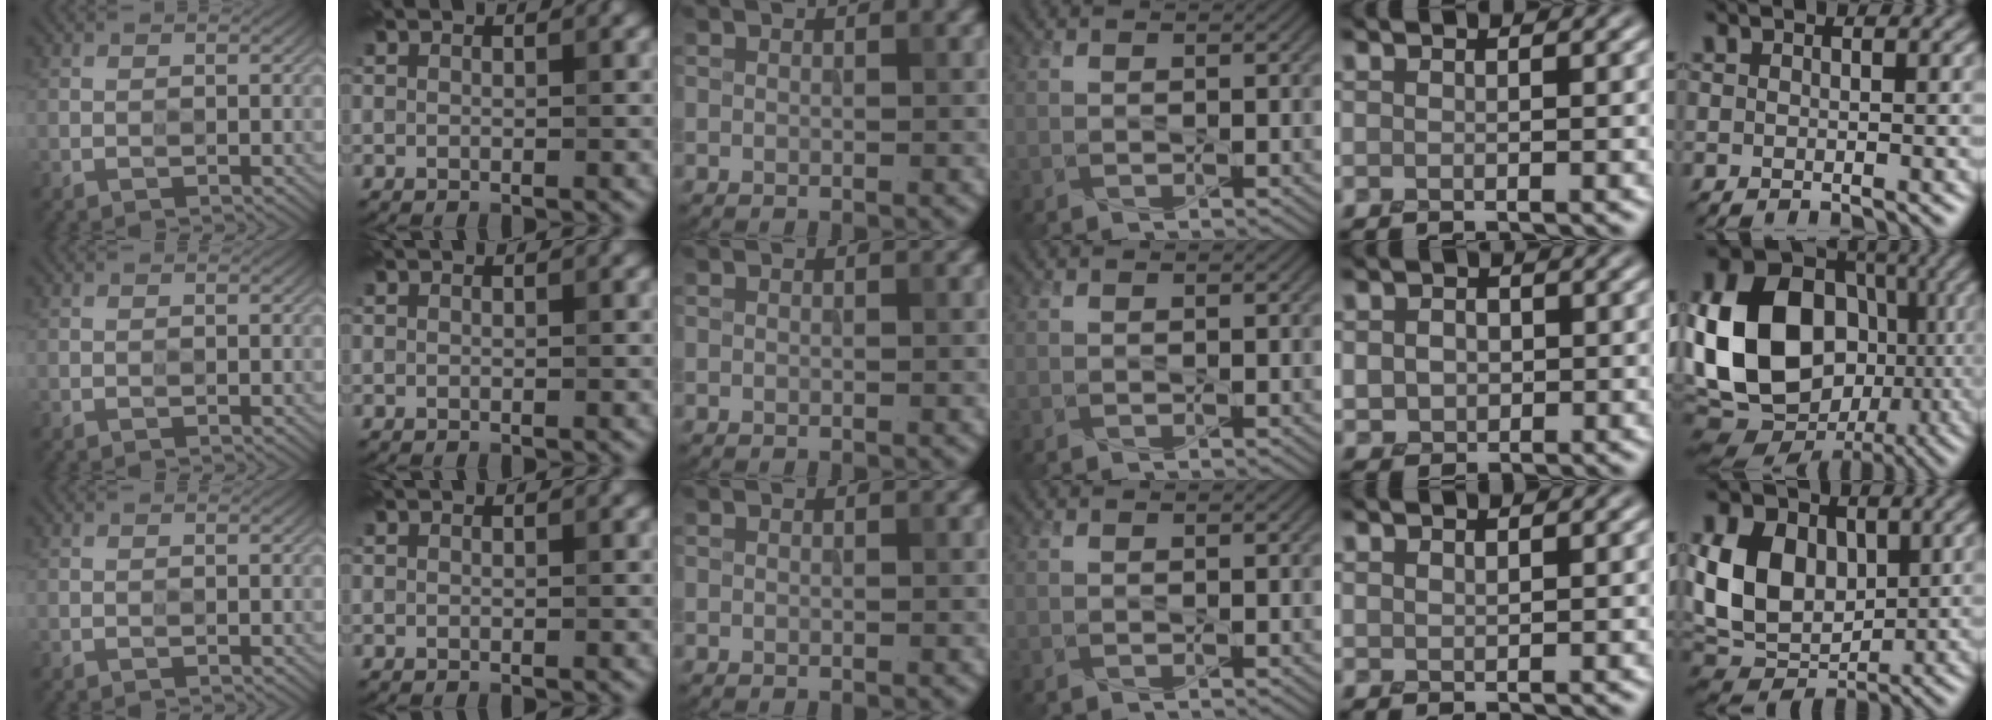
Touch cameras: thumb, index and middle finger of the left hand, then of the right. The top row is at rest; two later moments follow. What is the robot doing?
{"motion": "press", "object": "gel pad"}